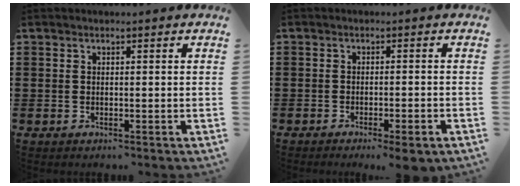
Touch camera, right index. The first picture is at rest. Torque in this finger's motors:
{"motor_torque": [0.70, -0.79, 0.25, 0.01]}